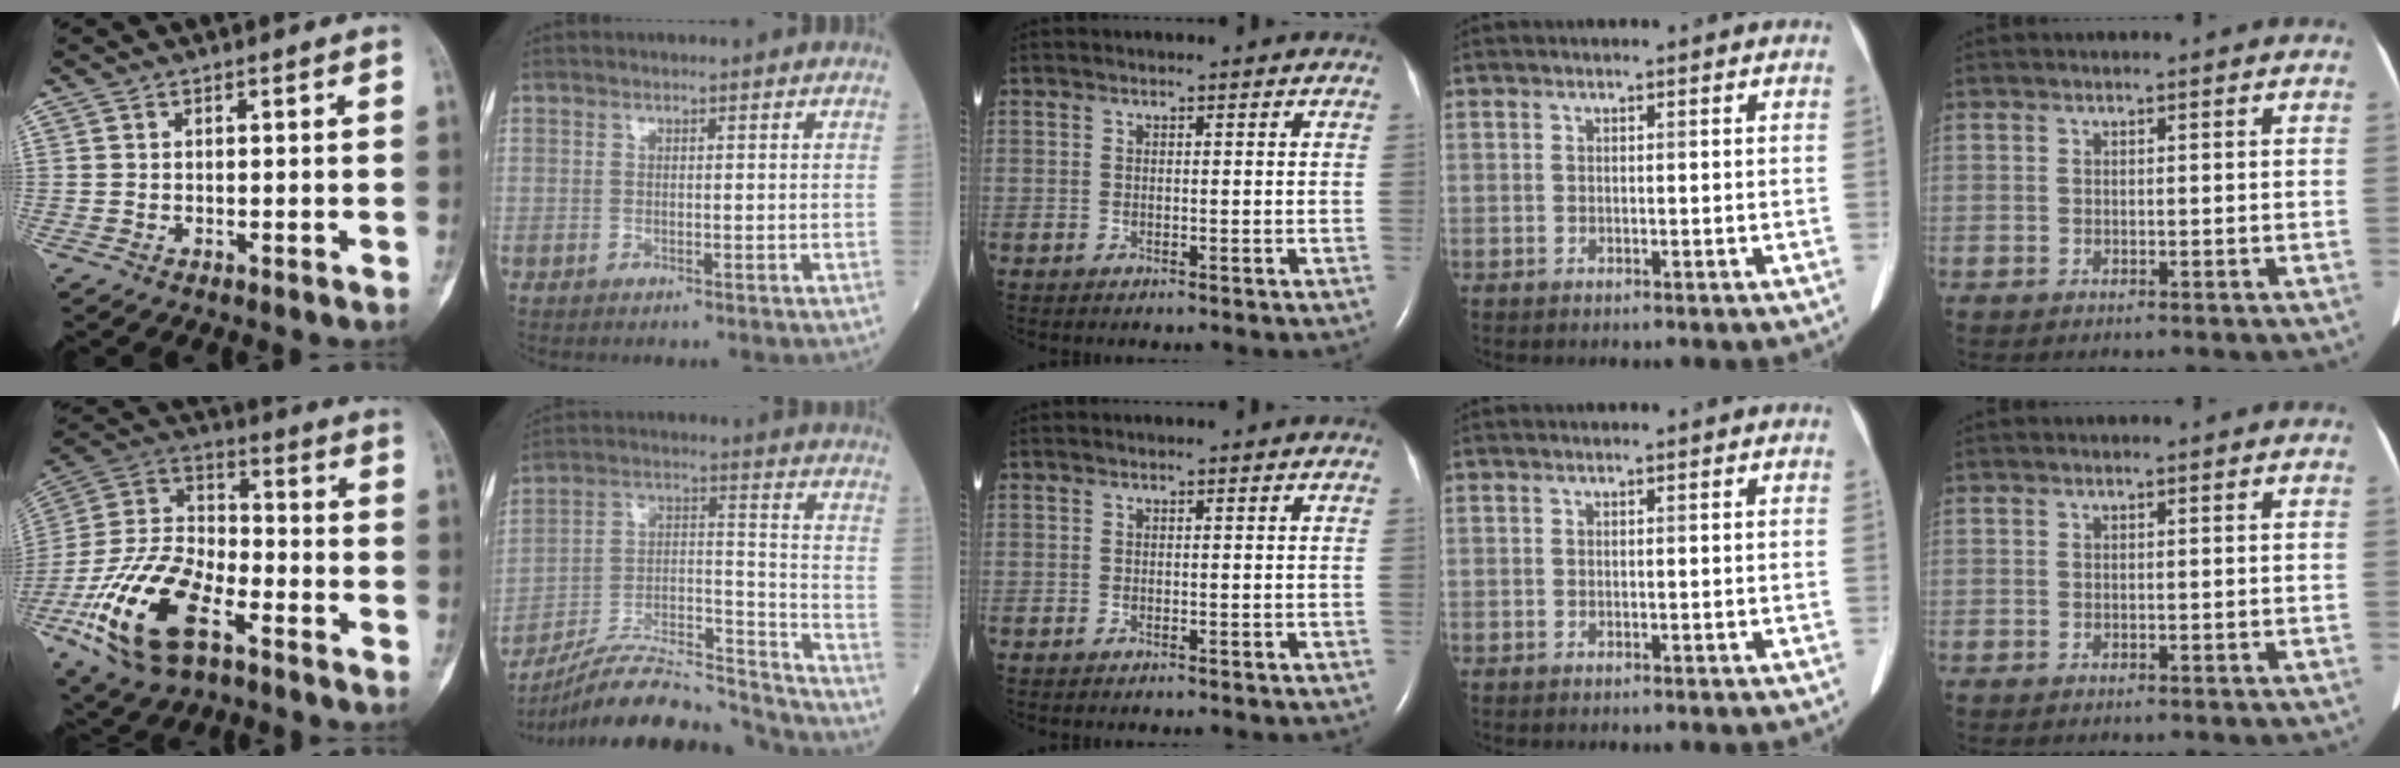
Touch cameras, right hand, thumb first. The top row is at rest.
{"thumb": {"total": 20.8, "force": [-9.7, 10.3, 15.2], "torque": [-0.305, 0.043, -0.180]}, "index": {"total": 21.3, "force": [-20.2, 1.8, 6.5], "torque": [-0.120, 0.018, -0.332]}}